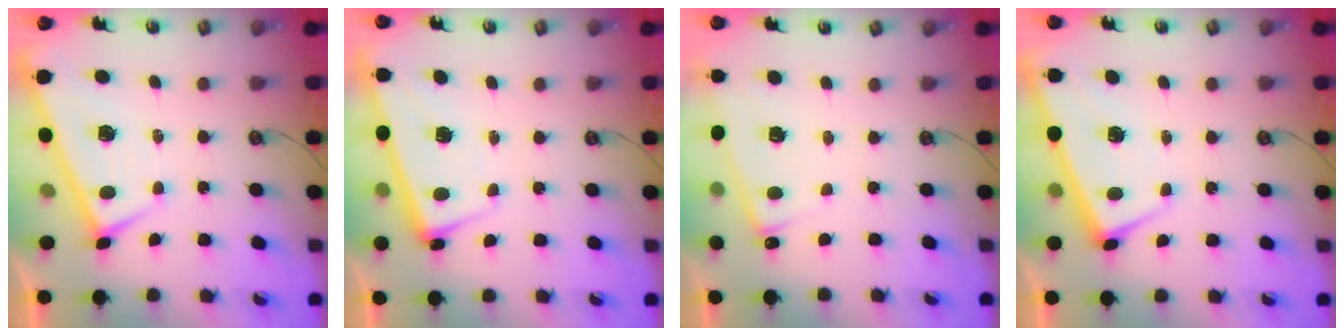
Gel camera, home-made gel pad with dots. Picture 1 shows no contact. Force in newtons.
{"total": 2.6, "press": 2.5, "slide": 0.8}
{"total": 4.5, "press": 4.5, "slide": 0.3}
{"total": 1.0, "press": 1.0, "slide": 0.0}